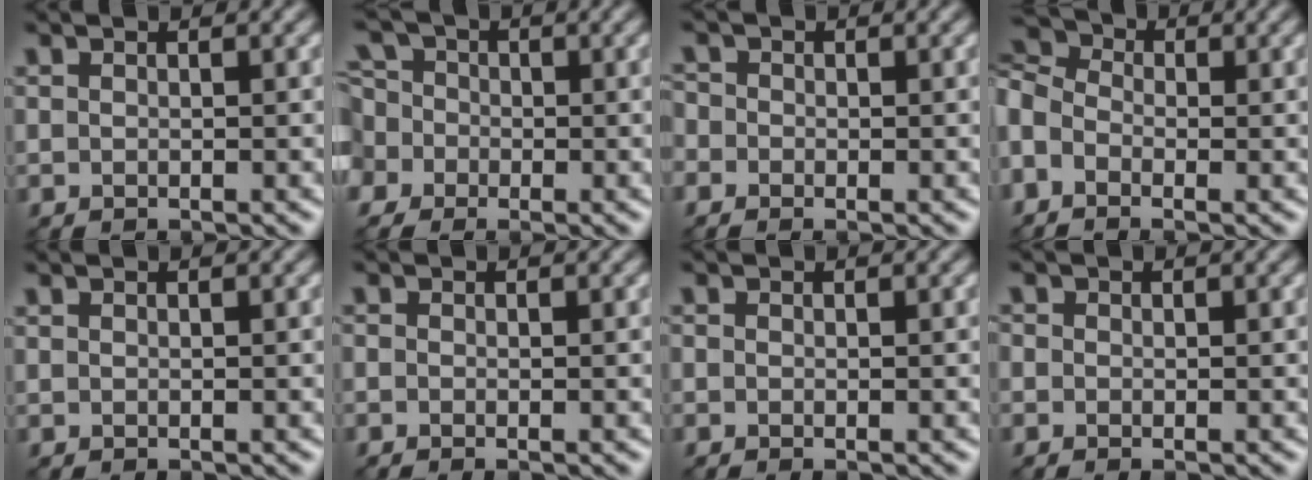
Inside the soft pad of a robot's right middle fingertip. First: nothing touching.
{"total": 6.7, "force": [-0.2, 5.8, 3.4], "torque": [-0.066, 0.029, -0.051]}
{"total": 2.2, "force": [-1.0, 1.8, 0.9], "torque": [-0.002, 0.005, -0.020]}
{"total": 6.3, "force": [-1.9, 4.4, 4.0], "torque": [-0.112, 0.007, -0.036]}
{"total": 0.0}
{"total": 0.6, "force": [-0.6, -0.1, 0.1], "torque": [0.002, -0.001, -0.013]}
{"total": 1.1, "force": [0.0, -0.6, -0.9], "torque": [0.019, 0.003, 0.000]}
{"total": 0.8, "force": [-0.5, 0.6, 0.1], "torque": [0.010, -0.004, -0.010]}